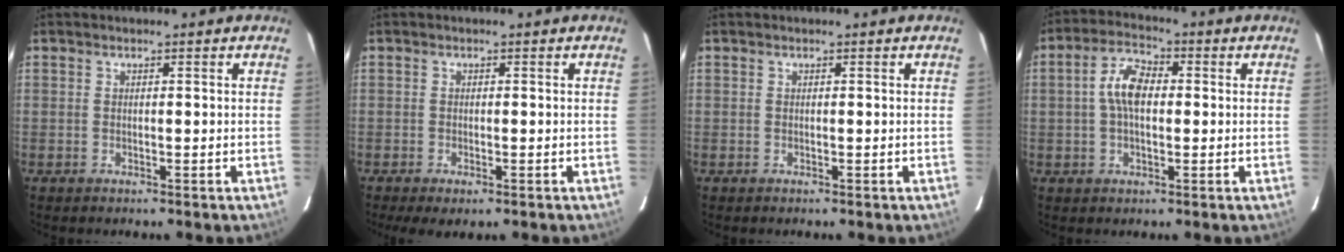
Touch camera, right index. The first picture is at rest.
{"total": 3.8, "force": [-2.3, 1.4, 2.7], "torque": [-0.059, -0.017, -0.036]}
{"total": 0.0}
{"total": 7.1, "force": [0.4, 3.9, 5.9], "torque": [-0.118, 0.019, 0.006]}